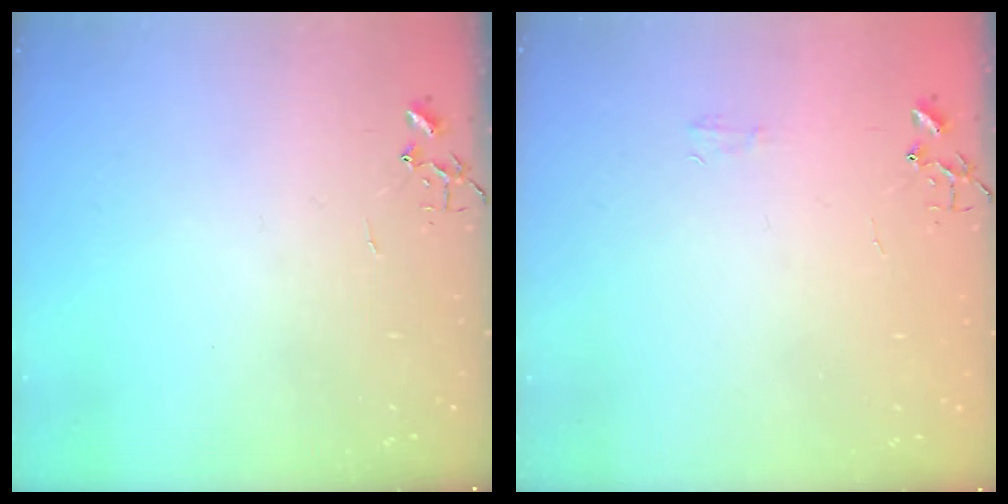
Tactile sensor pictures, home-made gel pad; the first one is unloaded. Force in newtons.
{"total": 4.6, "press": 4.5, "slide": 0.5}